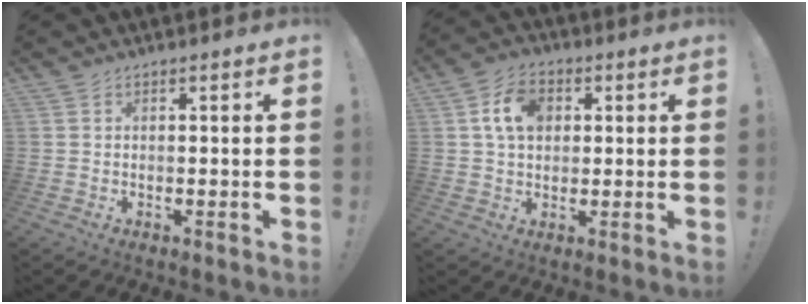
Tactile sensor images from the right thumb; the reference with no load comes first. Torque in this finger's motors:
{"motor_torque": [0.91, 1.88, 0.62, -0.58, 0.05]}